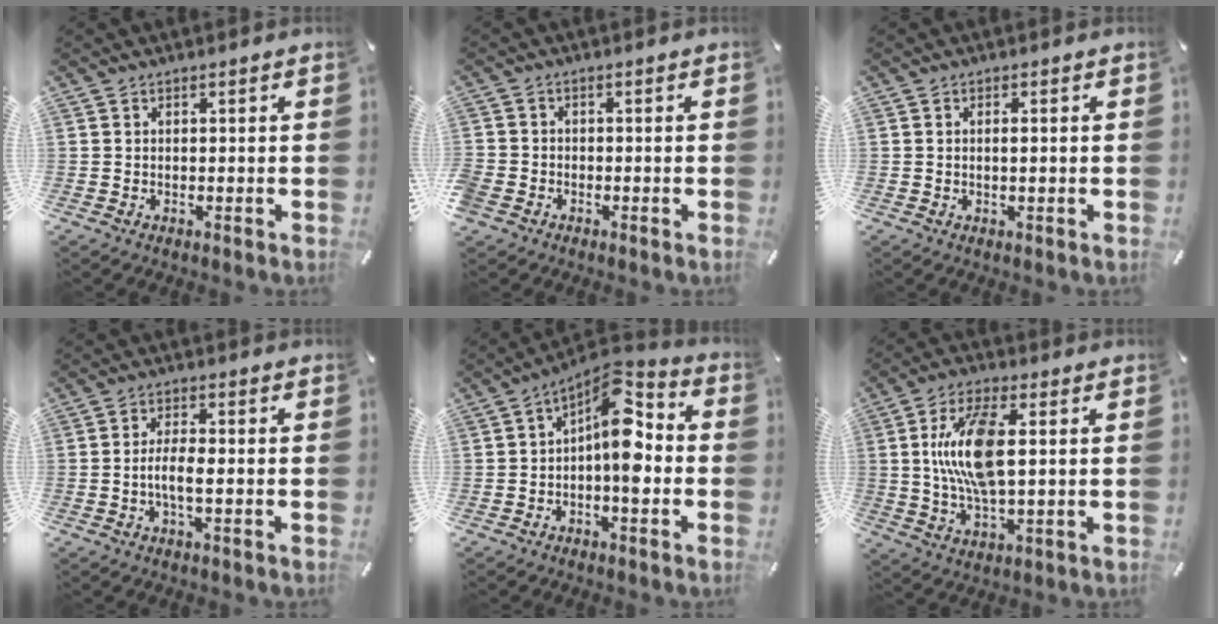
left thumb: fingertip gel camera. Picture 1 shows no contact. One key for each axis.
{"total": 2.5, "fx": -1.5, "fy": 1.9, "fz": 0.8, "tx": -0.016, "ty": 0.006, "tz": -0.031}
{"total": 1.4, "fx": 0.1, "fy": 0.3, "fz": 1.4, "tx": -0.028, "ty": -0.002, "tz": 0.001}
{"total": 5.1, "fx": -1.1, "fy": 1.5, "fz": 4.8, "tx": -0.099, "ty": -0.002, "tz": -0.024}
{"total": 11.0, "fx": 0.6, "fy": 5.2, "fz": 9.7, "tx": -0.162, "ty": -0.021, "tz": 0.009}
{"total": 14.2, "fx": 1.9, "fy": 5.7, "fz": 12.9, "tx": -0.275, "ty": -0.004, "tz": 0.028}